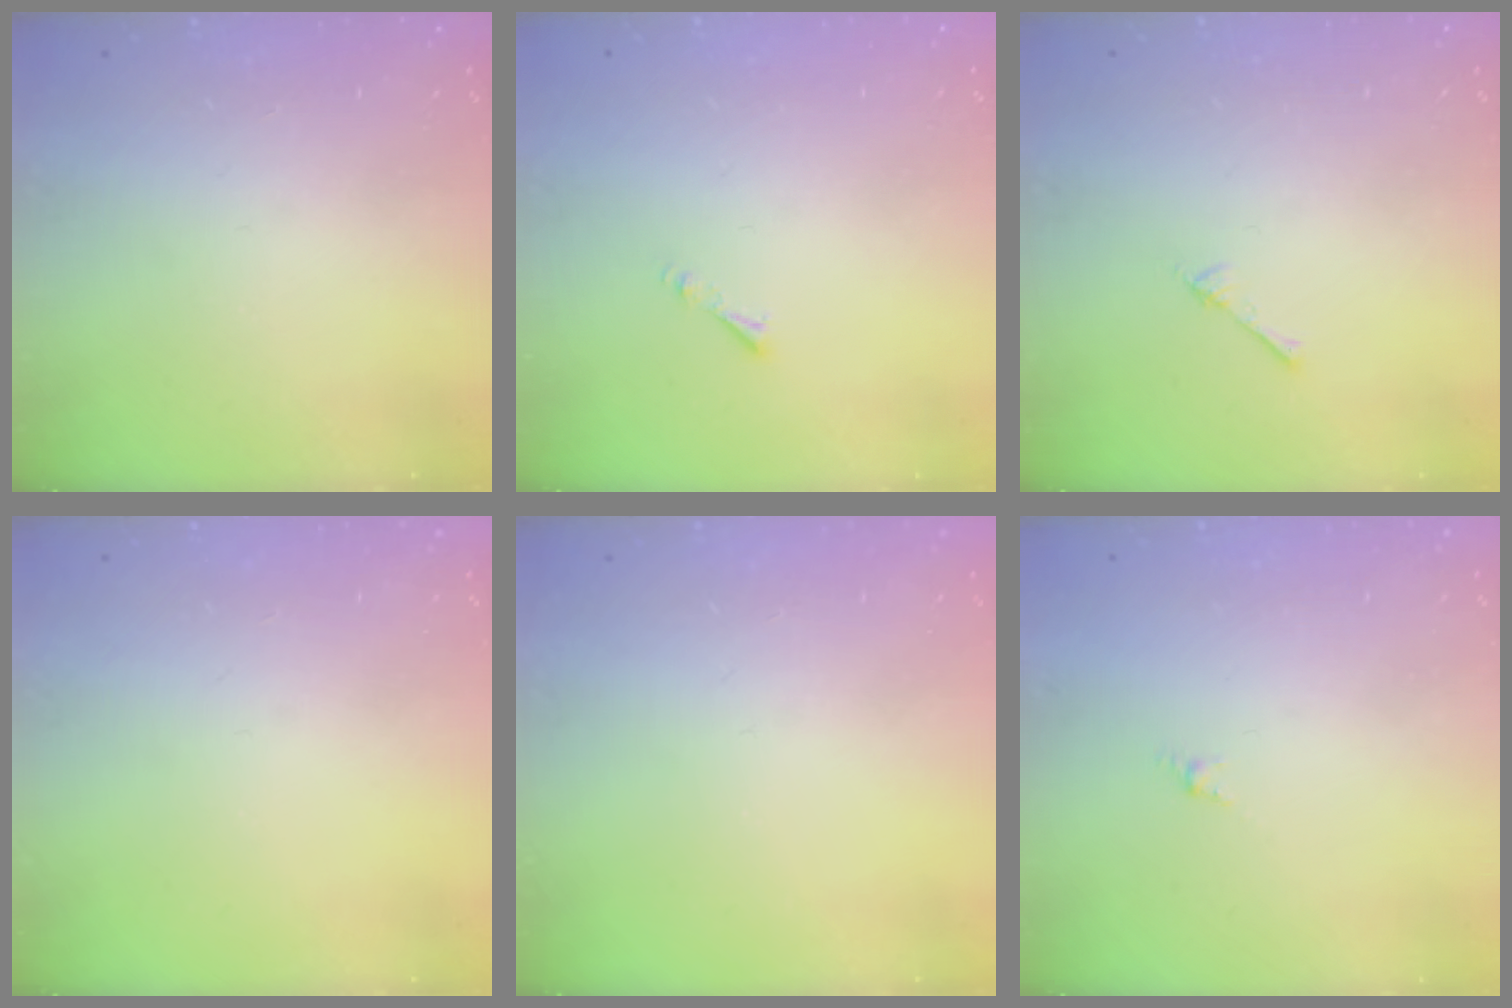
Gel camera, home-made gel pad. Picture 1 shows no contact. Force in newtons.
{"total": 0.8, "press": 0.7, "slide": 0.3}
{"total": 2.4, "press": 2.4, "slide": 0.3}
{"total": 0.0}
{"total": 0.0}
{"total": 1.1, "press": 1.0, "slide": 0.5}